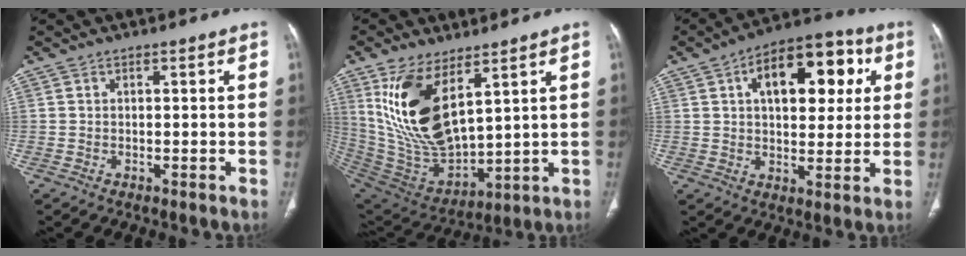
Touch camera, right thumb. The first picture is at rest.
{"total": 18.8, "force": [7.9, 8.7, 14.6], "torque": [-0.270, -0.038, 0.177]}
{"total": 17.5, "force": [5.3, 9.5, 13.8], "torque": [-0.152, 0.013, 0.074]}